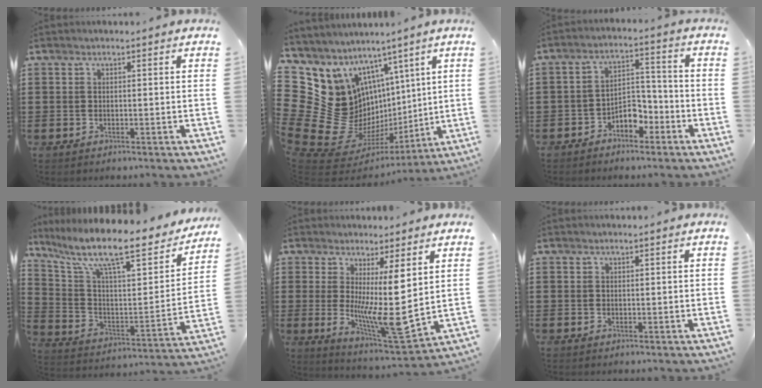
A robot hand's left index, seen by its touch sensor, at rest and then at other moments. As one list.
[{"total": 17.8, "force": [-0.3, 16.1, 7.6], "torque": [-0.220, -0.055, 0.043]}, {"total": 4.6, "force": [-3.3, 2.5, 2.0], "torque": [-0.037, 0.012, -0.064]}, {"total": 12.7, "force": [9.4, 2.7, 8.1], "torque": [-0.172, -0.066, 0.149]}, {"total": 9.3, "force": [2.2, 0.6, 9.0], "torque": [-0.160, -0.044, 0.035]}, {"total": 0.0}]